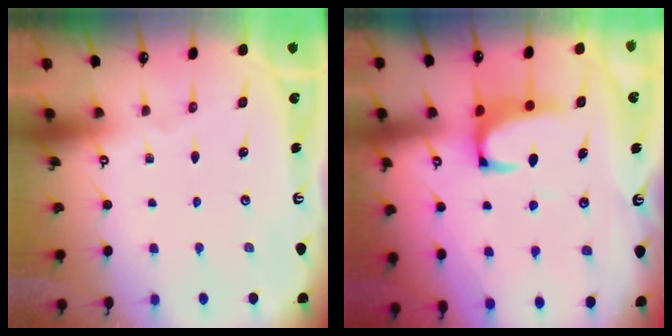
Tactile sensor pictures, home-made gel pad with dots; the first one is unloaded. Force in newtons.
{"total": 2.1, "press": 1.9, "slide": 1.0}